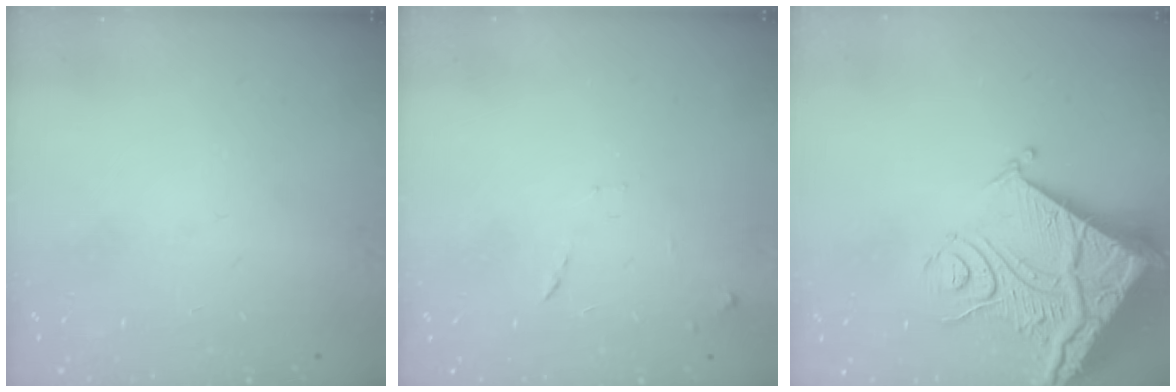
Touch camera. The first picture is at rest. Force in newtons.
{"total": 7.5, "press": 7.5, "slide": 0.6}
{"total": 16.7, "press": 16.6, "slide": 2.2}